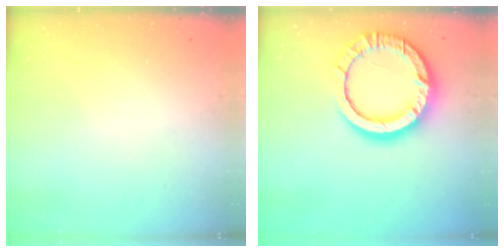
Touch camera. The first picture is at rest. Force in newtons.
{"total": 16.6, "press": 16.5, "slide": 1.4}